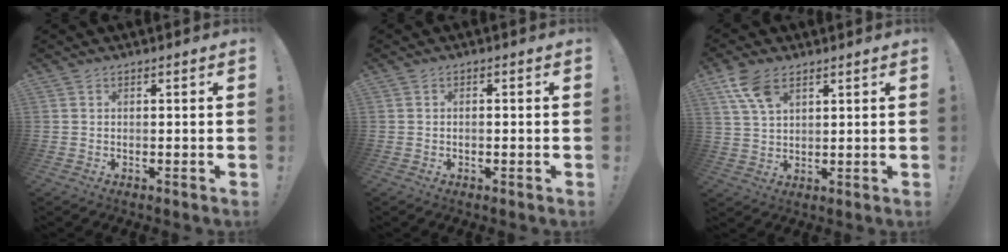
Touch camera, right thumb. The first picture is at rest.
{"total": 1.2, "force": [-0.7, 0.1, 0.9], "torque": [-0.023, 0.004, -0.011]}
{"total": 8.3, "force": [4.8, 4.4, 5.2], "torque": [-0.091, -0.015, 0.095]}